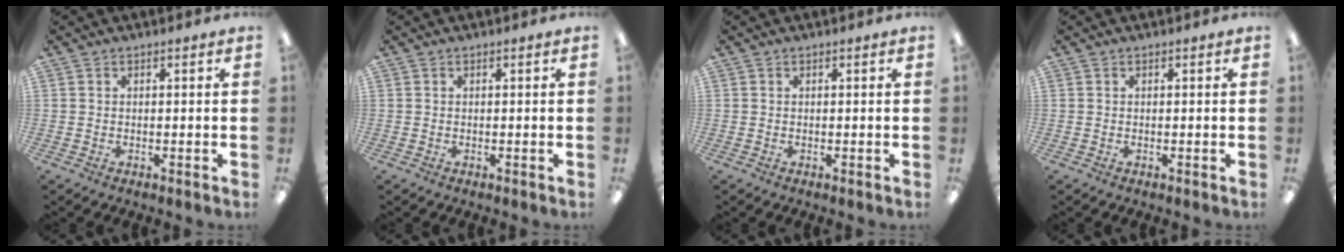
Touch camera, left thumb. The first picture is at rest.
{"total": 0.0}
{"total": 0.0}
{"total": 0.0}